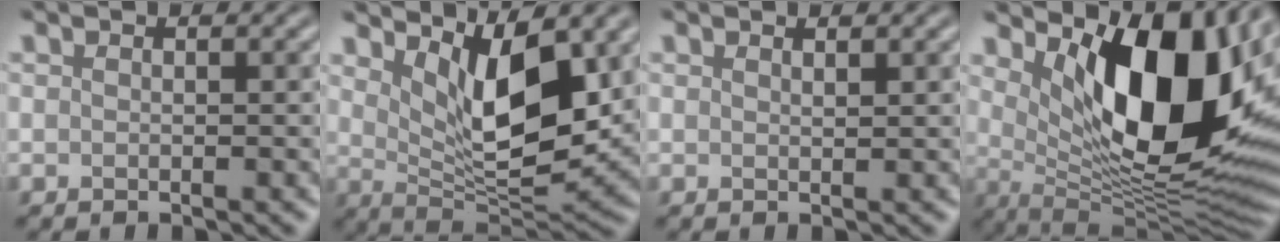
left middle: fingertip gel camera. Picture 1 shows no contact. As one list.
[{"total": 8.3, "force": [2.9, 3.4, 7.0], "torque": [-0.122, -0.025, 0.052]}, {"total": 0.5, "force": [0.5, 0.1, 0.1], "torque": [0.000, -0.002, 0.010]}, {"total": 13.6, "force": [3.4, 6.5, 11.5], "torque": [-0.157, -0.019, 0.062]}]